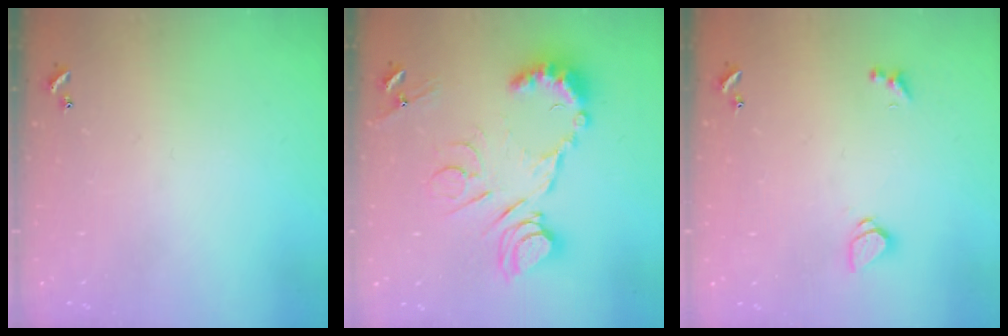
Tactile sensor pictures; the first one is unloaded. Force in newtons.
{"total": 15.6, "press": 15.5, "slide": 1.7}
{"total": 1.3, "press": 1.2, "slide": 0.4}